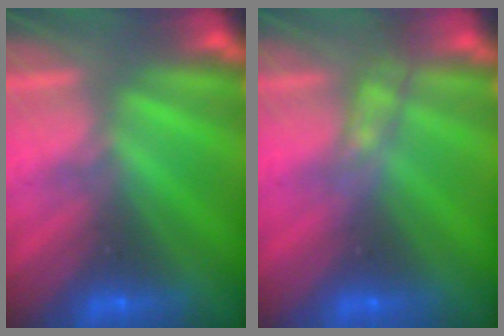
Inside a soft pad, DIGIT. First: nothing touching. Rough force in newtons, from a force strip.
{"total": 2.8}